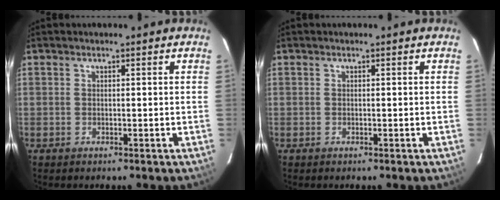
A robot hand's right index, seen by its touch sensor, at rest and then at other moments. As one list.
[{"total": 0.0}]